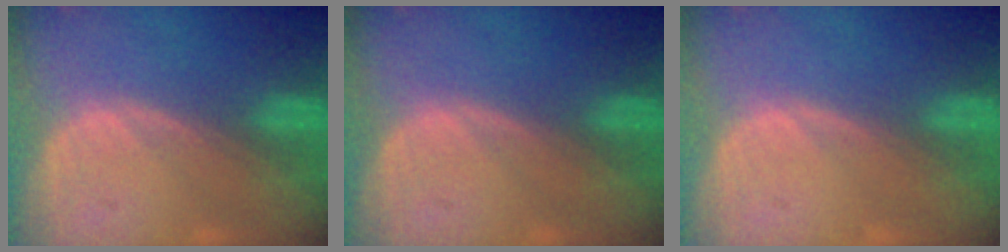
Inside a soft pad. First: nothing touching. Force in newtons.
{"total": 0.0}
{"total": 0.0}